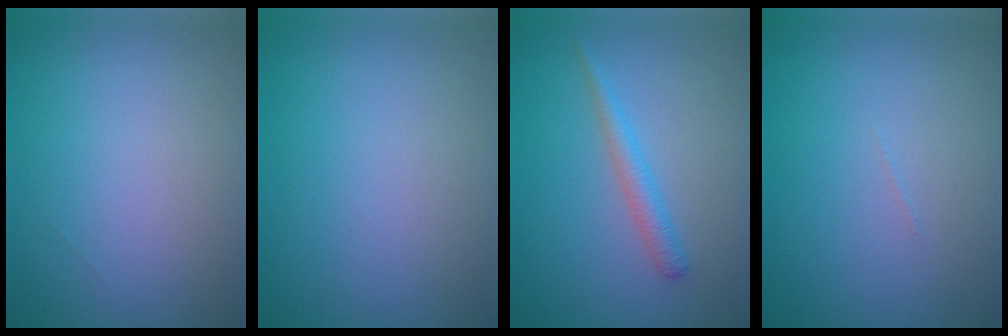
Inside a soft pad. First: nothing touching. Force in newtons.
{"total": 0.0}
{"total": 1.8, "press": 1.8, "slide": 0.0}
{"total": 0.0}